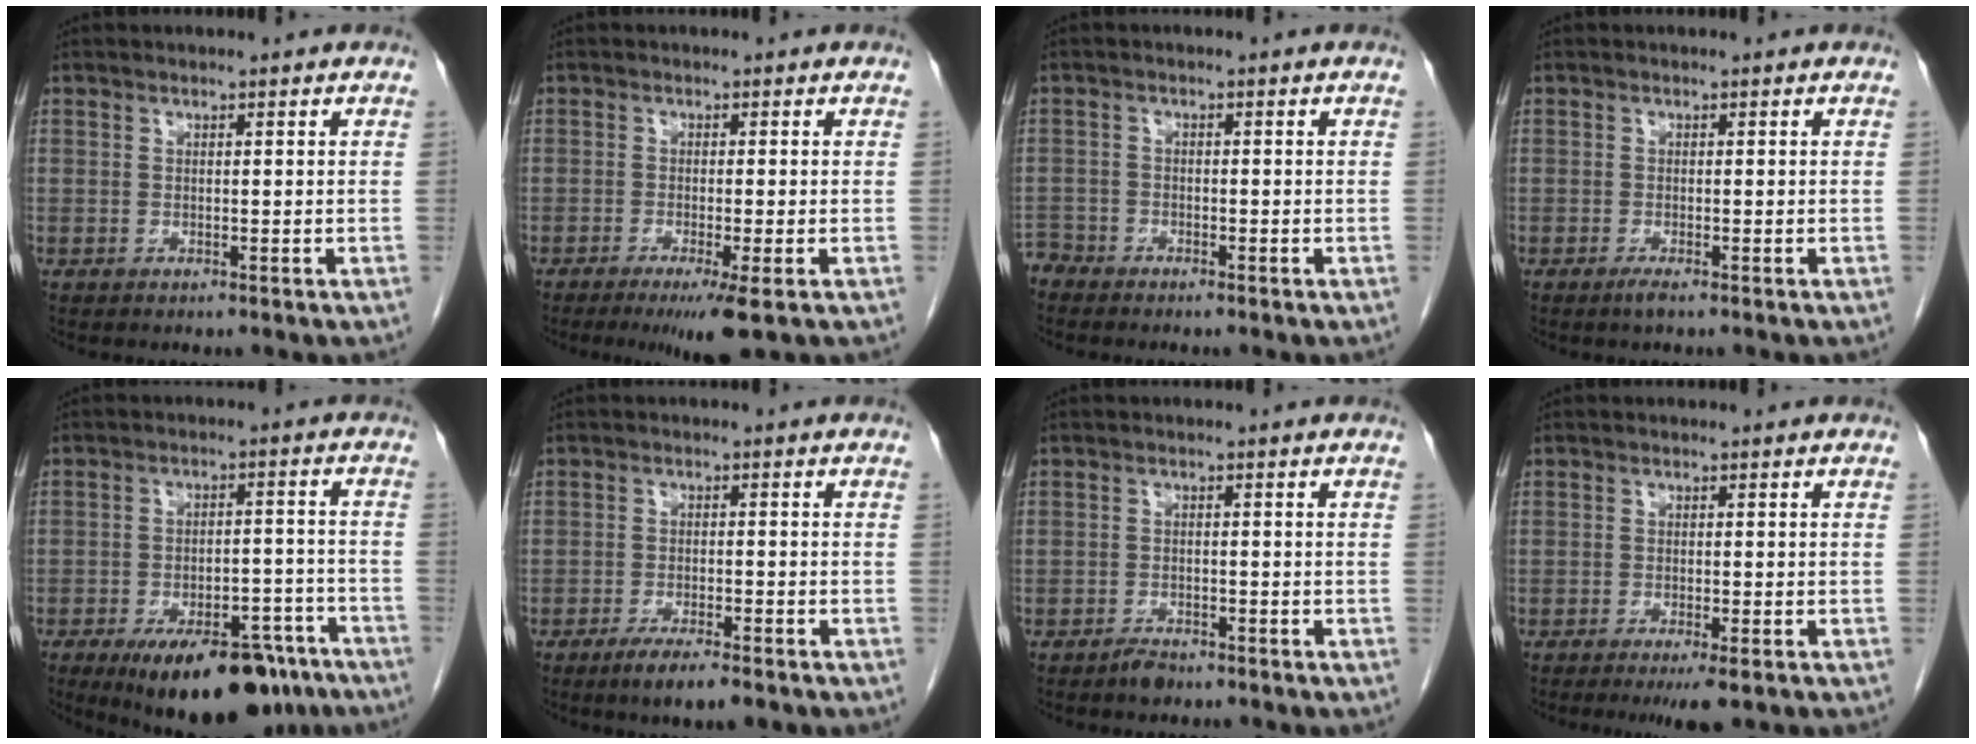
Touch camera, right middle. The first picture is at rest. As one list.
[{"total": 5.3, "force": [-3.0, -0.1, 4.3], "torque": [-0.066, -0.018, -0.049]}, {"total": 2.4, "force": [-2.3, 0.6, -0.3], "torque": [0.008, -0.004, -0.047]}, {"total": 1.1, "force": [-0.8, -0.1, 0.8], "torque": [-0.018, -0.003, -0.015]}, {"total": 16.9, "force": [-12.1, 6.5, 9.9], "torque": [-0.109, 0.011, -0.172]}, {"total": 6.8, "force": [-4.8, 0.5, 4.7], "torque": [-0.072, -0.014, -0.076]}, {"total": 2.0, "force": [-1.7, 0.7, 0.8], "torque": [-0.016, 0.000, -0.025]}, {"total": 3.8, "force": [-2.4, 0.5, 2.9], "torque": [-0.040, -0.010, -0.034]}]